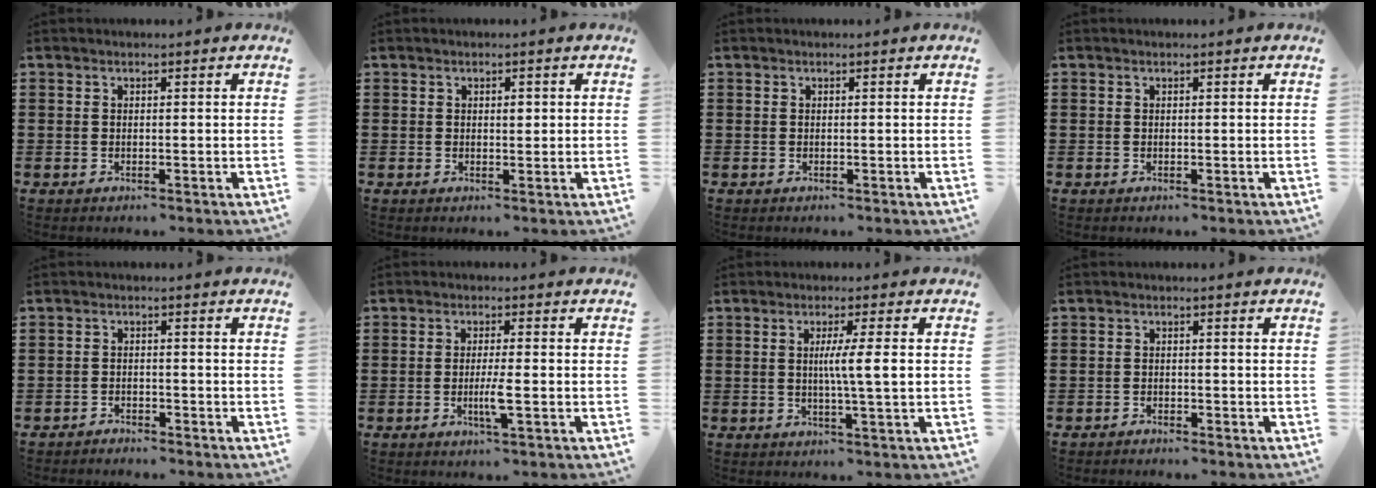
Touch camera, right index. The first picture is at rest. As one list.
[{"total": 1.1, "force": [0.3, 0.6, 0.9], "torque": [-0.010, 0.001, 0.003]}, {"total": 0.0}, {"total": 0.0}, {"total": 1.7, "force": [-1.7, 0.2, -0.2], "torque": [-0.002, 0.004, -0.038]}, {"total": 3.8, "force": [-1.0, 0.0, 3.6], "torque": [-0.070, -0.009, -0.023]}, {"total": 5.0, "force": [0.4, -0.3, 5.0], "torque": [-0.093, -0.007, 0.002]}, {"total": 1.1, "force": [-1.1, 0.1, -0.1], "torque": [-0.002, 0.003, -0.024]}]